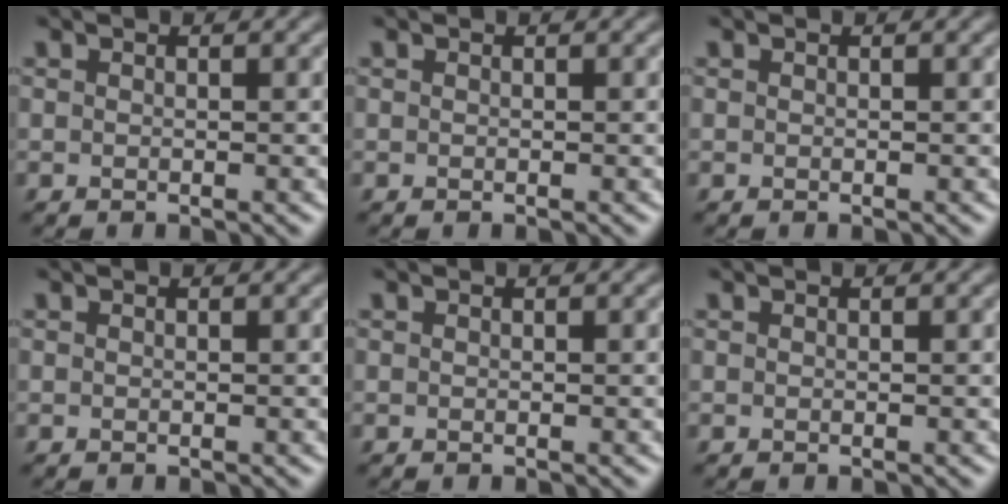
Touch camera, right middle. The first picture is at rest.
{"total": 0.0}
{"total": 0.0}
{"total": 0.0}
{"total": 0.0}
{"total": 0.0}